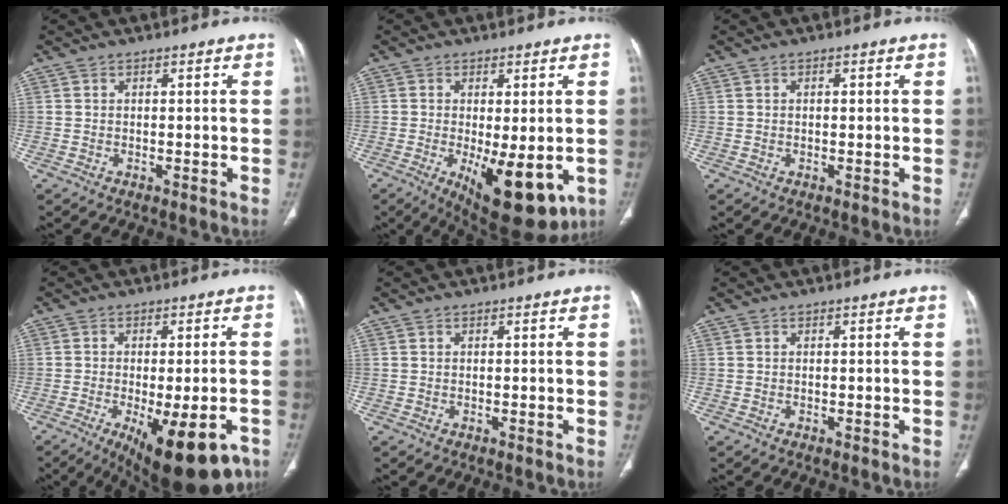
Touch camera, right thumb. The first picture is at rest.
{"total": 12.9, "force": [-3.6, 5.1, 11.3], "torque": [-0.155, -0.024, -0.035]}
{"total": 1.0, "force": [0.1, 0.4, 0.8], "torque": [-0.017, 0.003, 0.003]}
{"total": 16.8, "force": [-8.5, 6.3, 13.0], "torque": [-0.142, 0.001, -0.109]}
{"total": 0.0}
{"total": 0.0}